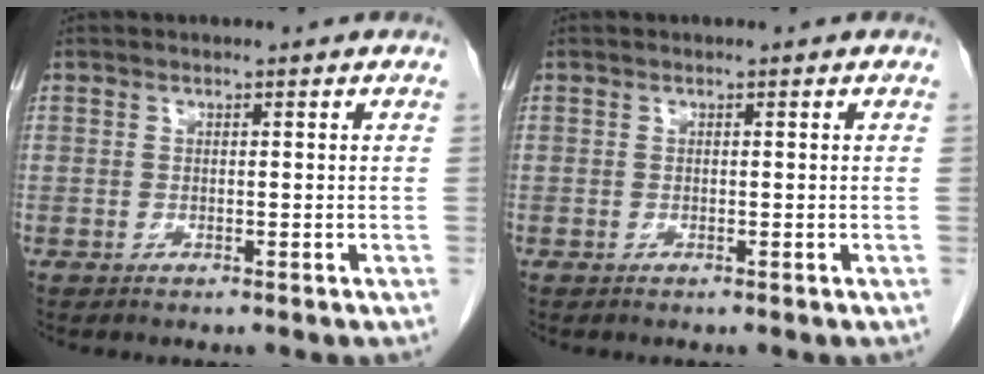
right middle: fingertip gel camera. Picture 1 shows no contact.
{"total": 0.0}